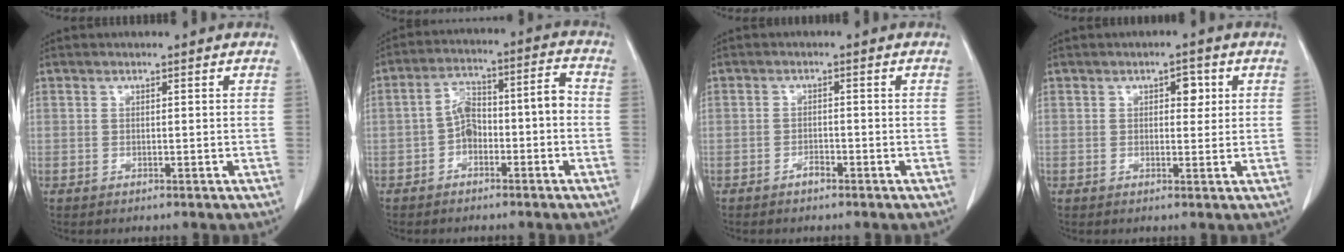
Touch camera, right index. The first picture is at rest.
{"total": 7.5, "force": [-2.0, 3.0, 6.6], "torque": [-0.117, 0.044, -0.032]}
{"total": 1.4, "force": [-1.1, 0.4, 0.7], "torque": [-0.016, 0.000, -0.017]}
{"total": 2.6, "force": [0.9, 1.4, 2.0], "torque": [-0.024, 0.005, 0.010]}